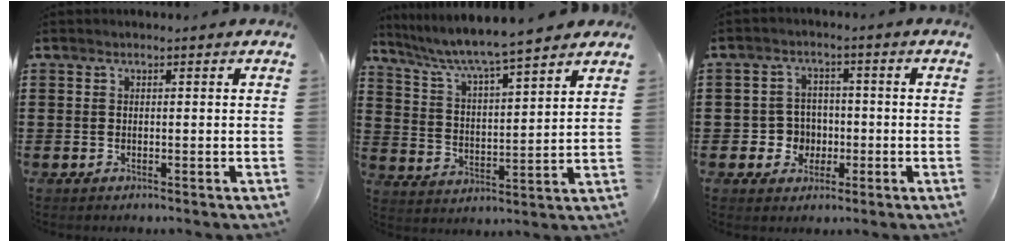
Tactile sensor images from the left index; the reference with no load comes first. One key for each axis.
{"total": 5.9, "fx": 5.3, "fy": 0.1, "fz": 2.6, "tx": -0.075, "ty": -0.035, "tz": 0.085}
{"total": 4.3, "fx": -1.0, "fy": 4.1, "fz": 1.0, "tx": -0.035, "ty": 0.008, "tz": -0.021}